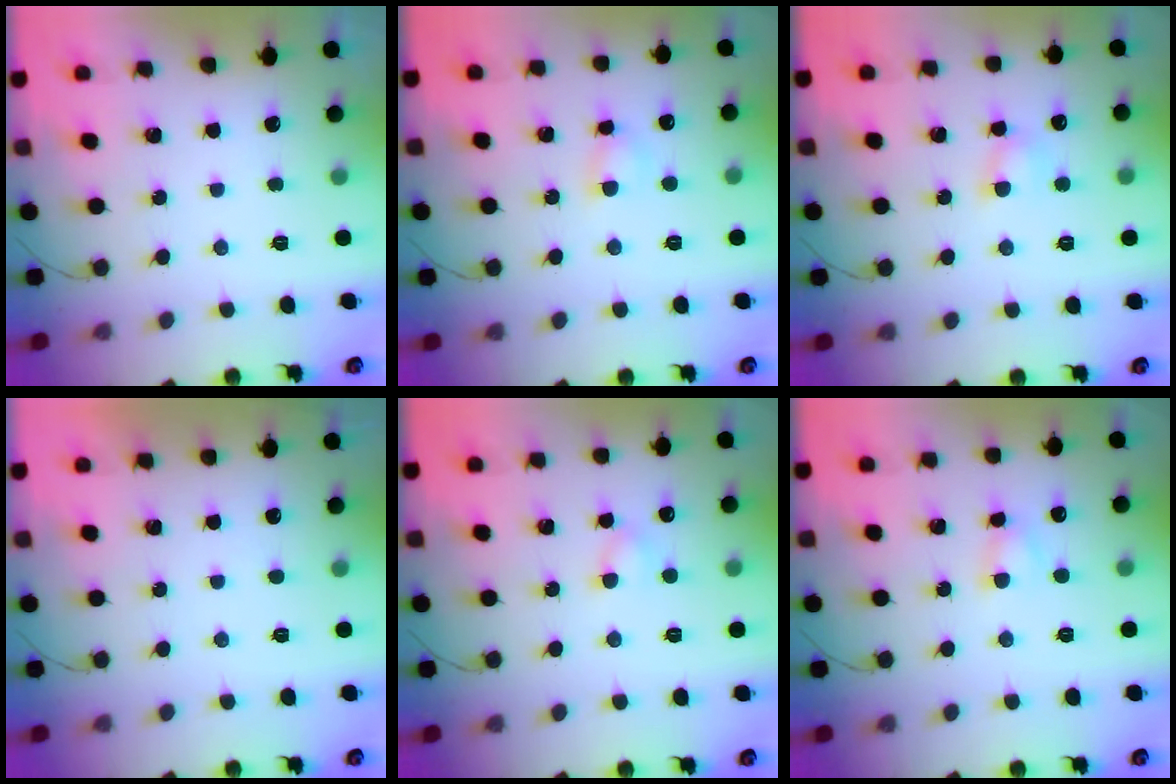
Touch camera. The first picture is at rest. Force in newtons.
{"total": 3.8, "press": 3.6, "slide": 1.2}
{"total": 4.6, "press": 4.4, "slide": 1.3}
{"total": 0.9, "press": 0.9, "slide": 0.1}
{"total": 3.0, "press": 2.8, "slide": 1.1}
{"total": 3.4, "press": 3.2, "slide": 1.1}